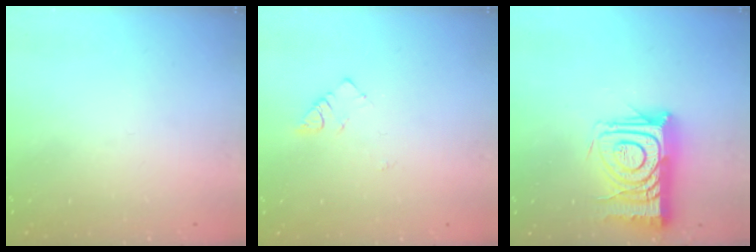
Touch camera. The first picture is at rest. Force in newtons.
{"total": 2.8, "press": 2.7, "slide": 0.4}
{"total": 15.4, "press": 15.3, "slide": 1.4}